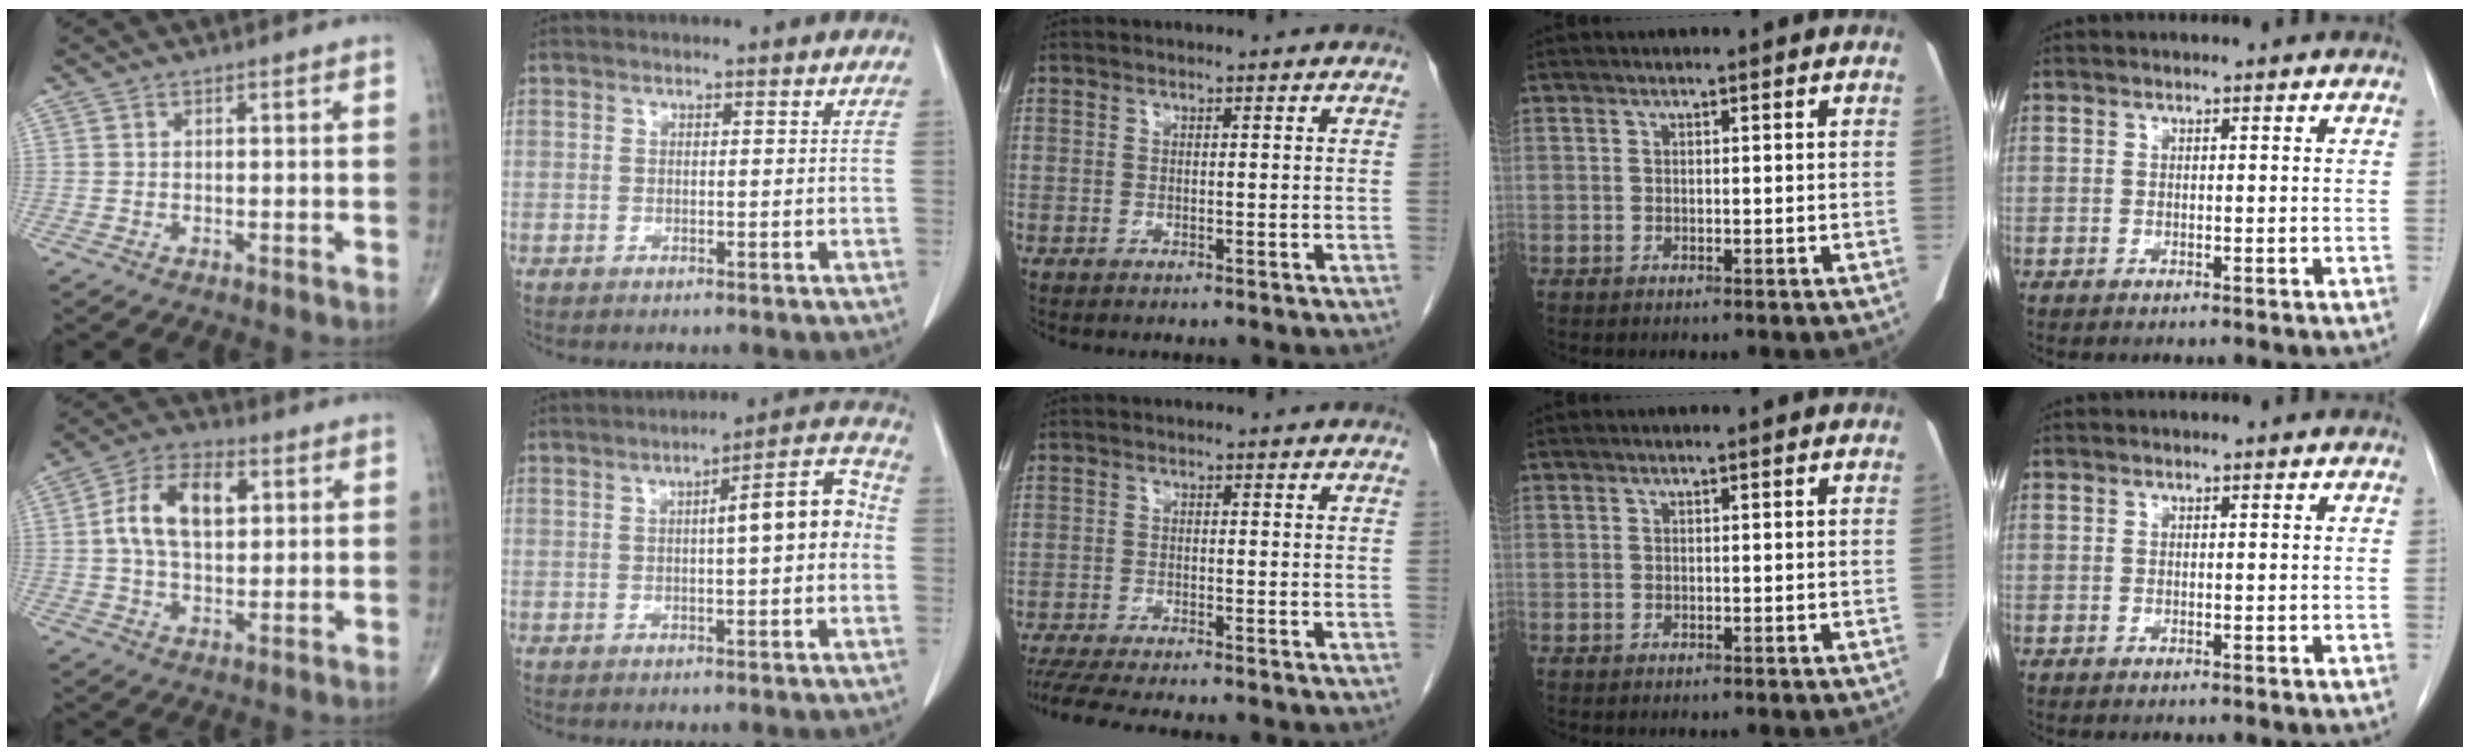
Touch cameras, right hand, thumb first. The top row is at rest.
{"thumb": {"total": 12.2, "force": [2.3, 7.1, 9.6], "torque": [-0.162, 0.013, 0.035]}, "index": {"total": 8.4, "force": [0.3, 1.6, 8.3], "torque": [-0.110, 0.029, 0.000]}, "middle": {"total": 8.7, "force": [-7.6, 0.6, 4.3], "torque": [-0.060, -0.015, -0.117]}}